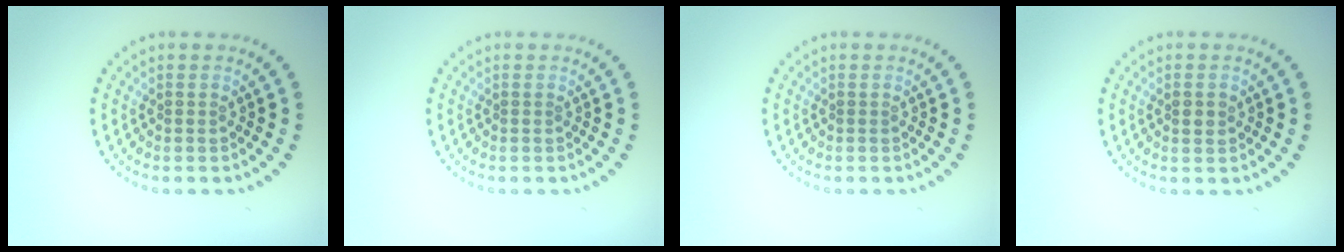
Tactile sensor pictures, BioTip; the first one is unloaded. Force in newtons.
{"total": 0.0}
{"total": 0.0}
{"total": 1.1, "press": 1.1, "slide": 0.1}